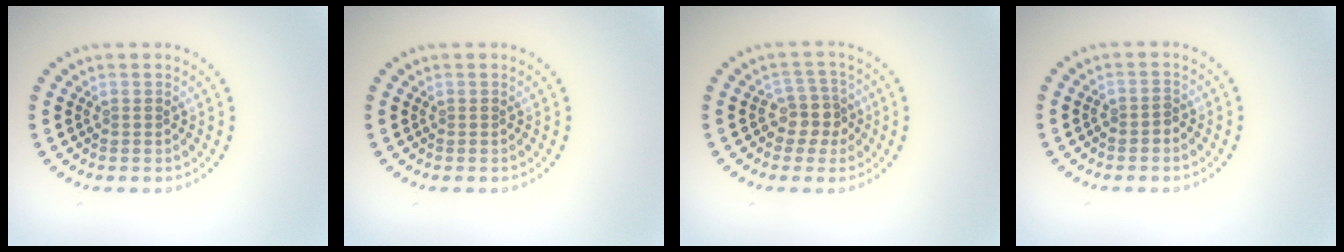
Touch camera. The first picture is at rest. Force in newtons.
{"total": 0.0}
{"total": 2.6, "press": 2.2, "slide": 1.4}
{"total": 1.1, "press": 1.0, "slide": 0.5}